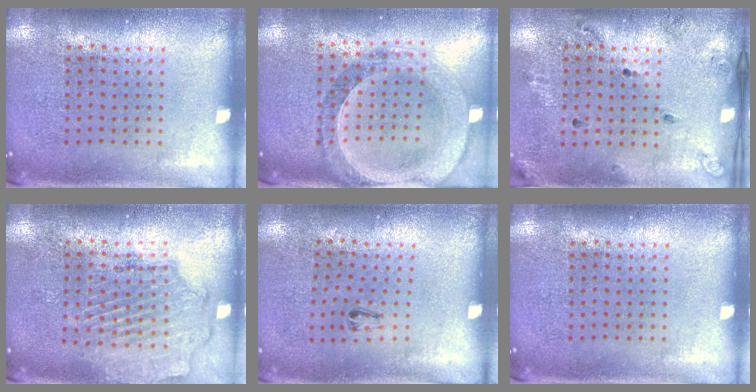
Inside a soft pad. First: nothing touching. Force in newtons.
{"total": 1.4, "press": 1.4, "slide": 0.3}
{"total": 1.8, "press": 1.2, "slide": 1.3}
{"total": 1.8, "press": 1.7, "slide": 0.6}
{"total": 0.5, "press": 0.3, "slide": 0.5}
{"total": 0.0}